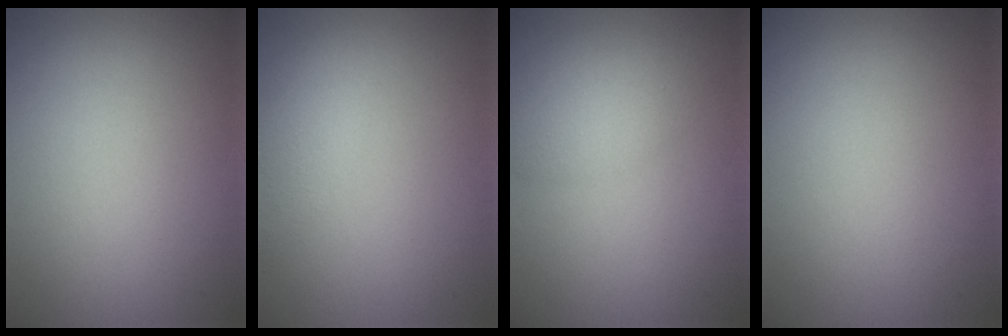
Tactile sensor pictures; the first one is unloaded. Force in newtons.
{"total": 2.8, "press": 2.8, "slide": 0.1}
{"total": 2.1, "press": 2.1, "slide": 0.0}
{"total": 0.0}